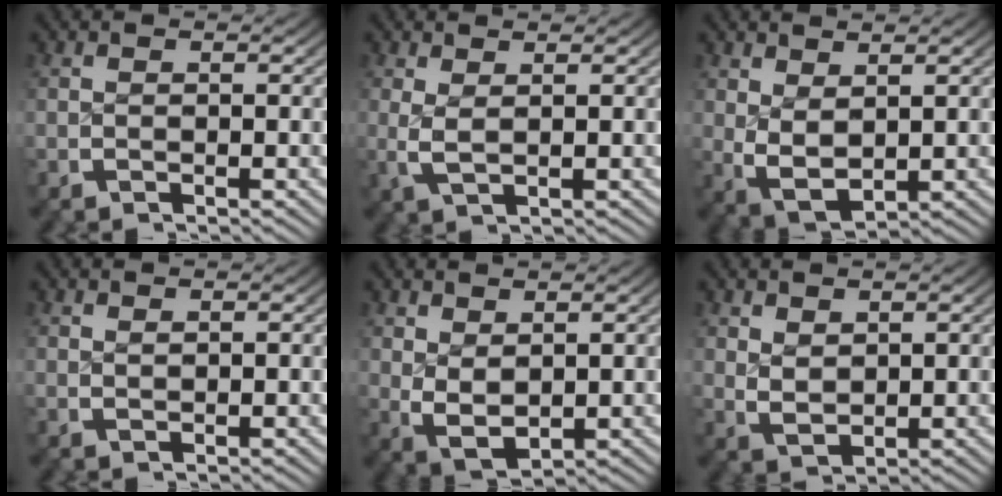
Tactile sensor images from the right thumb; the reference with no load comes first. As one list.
[{"total": 2.2, "force": [0.7, 0.9, 1.8], "torque": [-0.049, -0.011, 0.023]}, {"total": 5.0, "force": [0.3, 3.6, 3.5], "torque": [-0.087, -0.027, 0.026]}, {"total": 0.6, "force": [0.6, 0.0, 0.1], "torque": [-0.001, -0.003, 0.015]}, {"total": 4.5, "force": [0.3, 3.2, 3.2], "torque": [-0.073, -0.025, 0.025]}, {"total": 2.6, "force": [0.9, 1.8, 1.6], "torque": [-0.036, -0.017, 0.034]}]